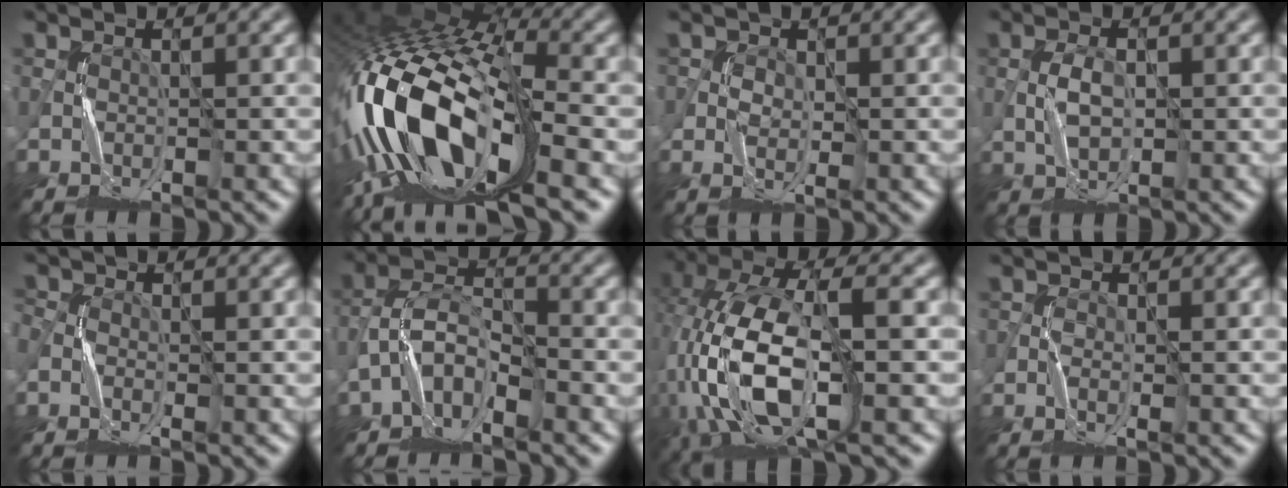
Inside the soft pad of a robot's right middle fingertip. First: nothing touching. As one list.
[{"total": 16.4, "force": [-5.3, 7.8, 13.4], "torque": [-0.296, 0.002, -0.104]}, {"total": 1.6, "force": [0.1, 1.2, 1.1], "torque": [-0.017, -0.002, 0.002]}, {"total": 1.8, "force": [0.2, 1.0, 1.5], "torque": [-0.034, 0.001, 0.005]}, {"total": 1.7, "force": [-0.5, 1.1, 1.2], "torque": [-0.032, -0.003, -0.009]}, {"total": 3.9, "force": [-2.4, 1.8, 2.6], "torque": [-0.052, 0.007, -0.055]}, {"total": 11.8, "force": [-2.4, 5.3, 10.3], "torque": [-0.225, 0.010, -0.052]}, {"total": 0.9, "force": [-0.1, 0.5, 0.7], "torque": [-0.011, 0.001, -0.003]}]